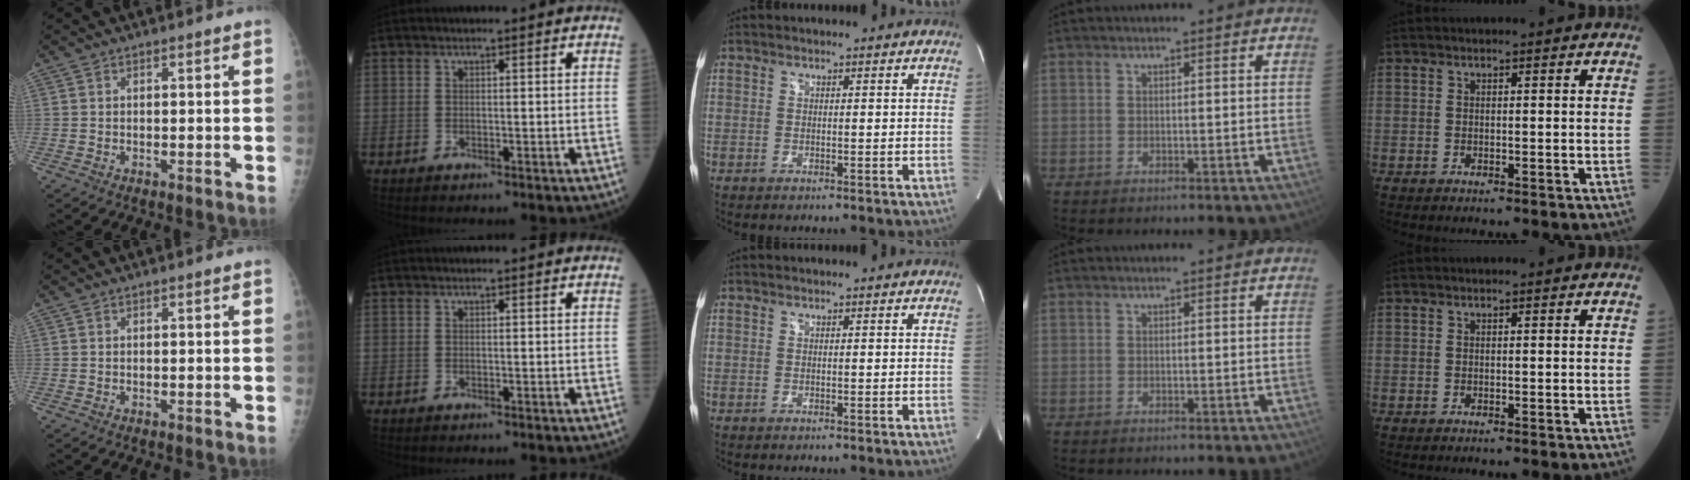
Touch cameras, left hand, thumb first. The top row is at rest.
{}